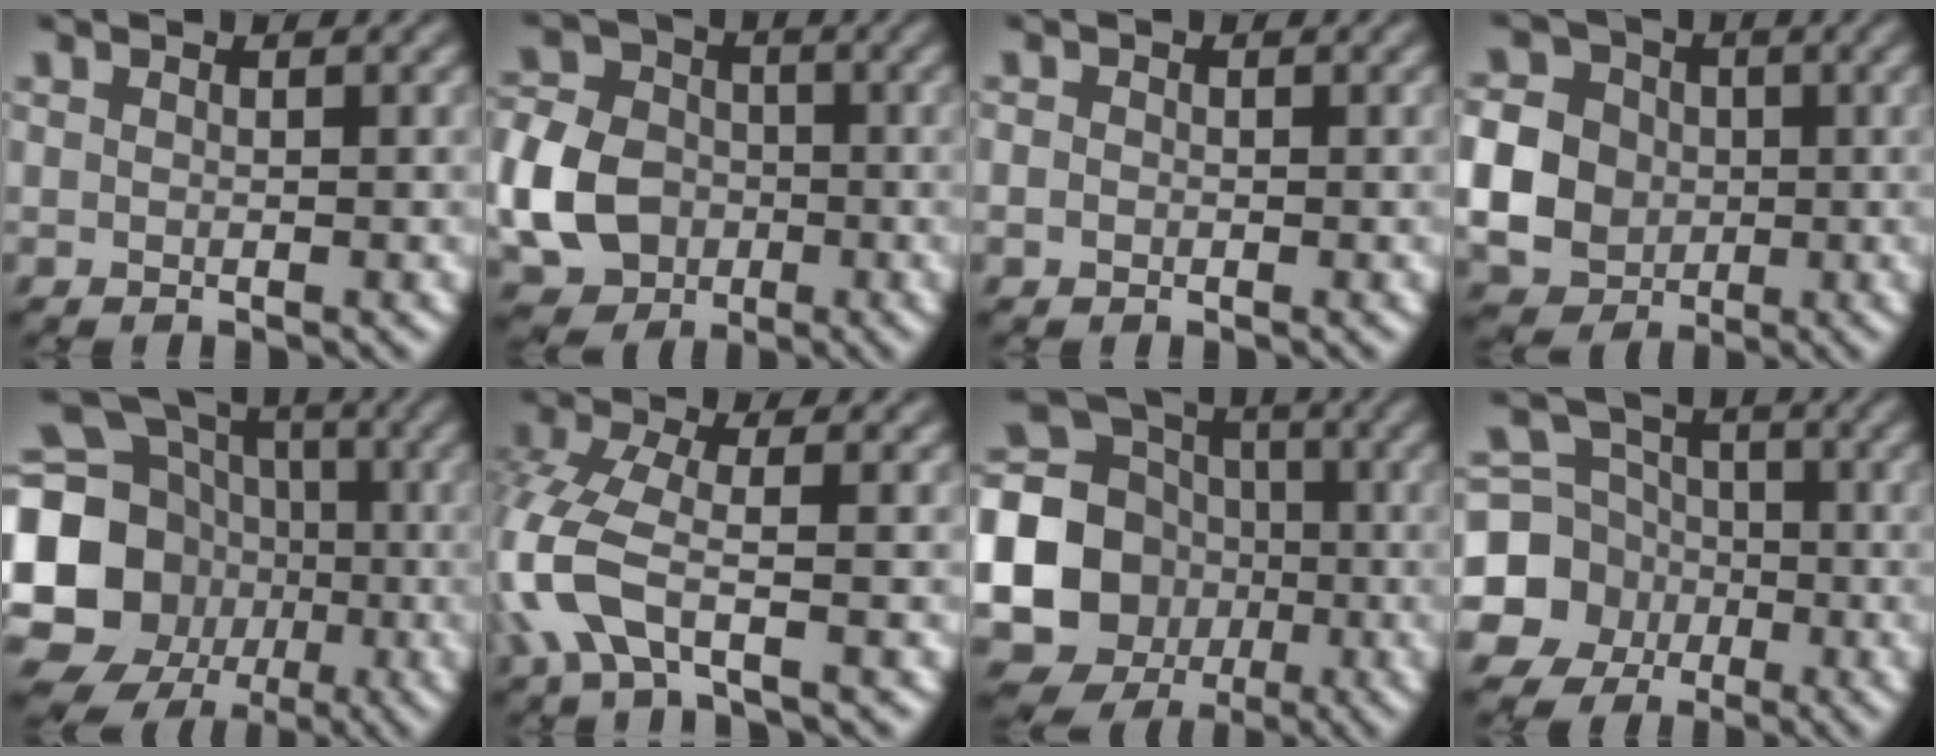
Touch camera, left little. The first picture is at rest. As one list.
[{"total": 7.6, "force": [-2.1, 6.2, 3.8], "torque": [-0.088, -0.003, -0.055]}, {"total": 0.8, "force": [-0.6, 0.6, 0.0], "torque": [0.006, -0.003, -0.013]}, {"total": 10.3, "force": [-0.8, 9.5, 4.0], "torque": [-0.107, 0.001, -0.033]}, {"total": 17.1, "force": [-2.4, 15.3, 7.3], "torque": [-0.168, -0.006, -0.078]}, {"total": 5.5, "force": [-2.6, 1.8, 4.5], "torque": [-0.123, -0.007, -0.066]}, {"total": 16.3, "force": [-2.4, 15.2, 5.3], "torque": [-0.139, -0.013, -0.073]}, {"total": 9.3, "force": [-2.5, 8.7, 2.2], "torque": [-0.062, -0.006, -0.077]}]